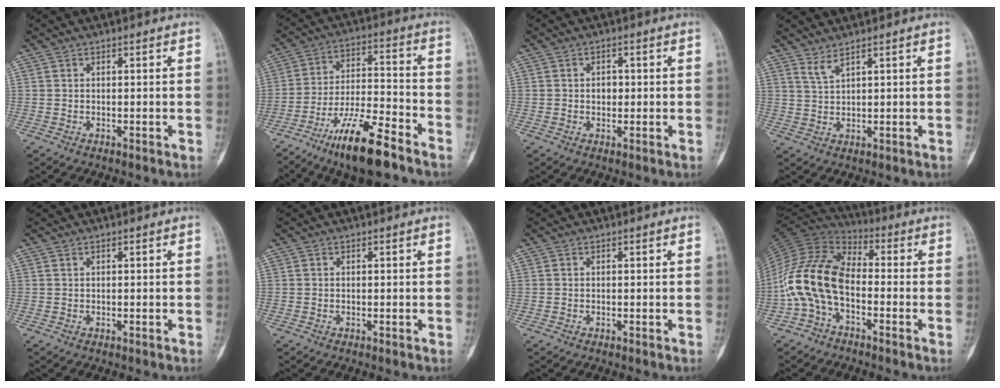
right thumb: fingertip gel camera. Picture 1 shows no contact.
{"total": 15.3, "force": [-10.4, 3.9, 10.6], "torque": [-0.194, 0.065, -0.181]}
{"total": 2.2, "force": [0.0, 1.7, 1.4], "torque": [-0.010, 0.004, -0.001]}
{"total": 2.6, "force": [2.1, 0.2, 1.5], "torque": [-0.036, -0.018, 0.049]}
{"total": 0.0}
{"total": 0.0}
{"total": 0.0}
{"total": 13.3, "force": [-3.2, 7.8, 10.3], "torque": [-0.209, 0.052, -0.074]}